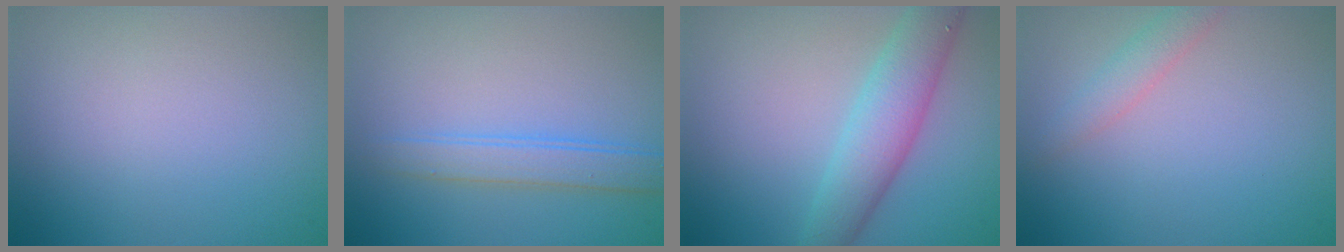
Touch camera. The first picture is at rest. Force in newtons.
{"total": 2.6, "press": 2.6, "slide": 0.1}
{"total": 4.8, "press": 4.8, "slide": 0.4}
{"total": 1.8, "press": 1.8, "slide": 0.1}